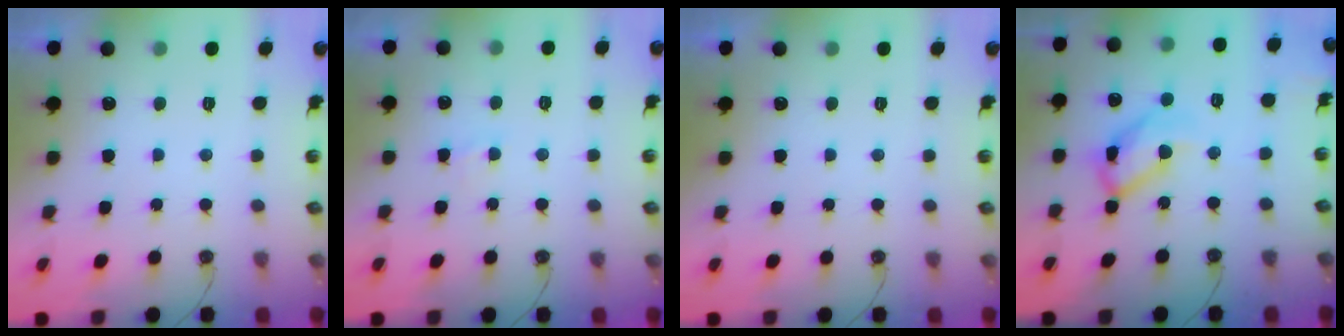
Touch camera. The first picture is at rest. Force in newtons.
{"total": 2.8, "press": 2.8, "slide": 0.4}
{"total": 0.0}
{"total": 14.9, "press": 14.8, "slide": 1.6}